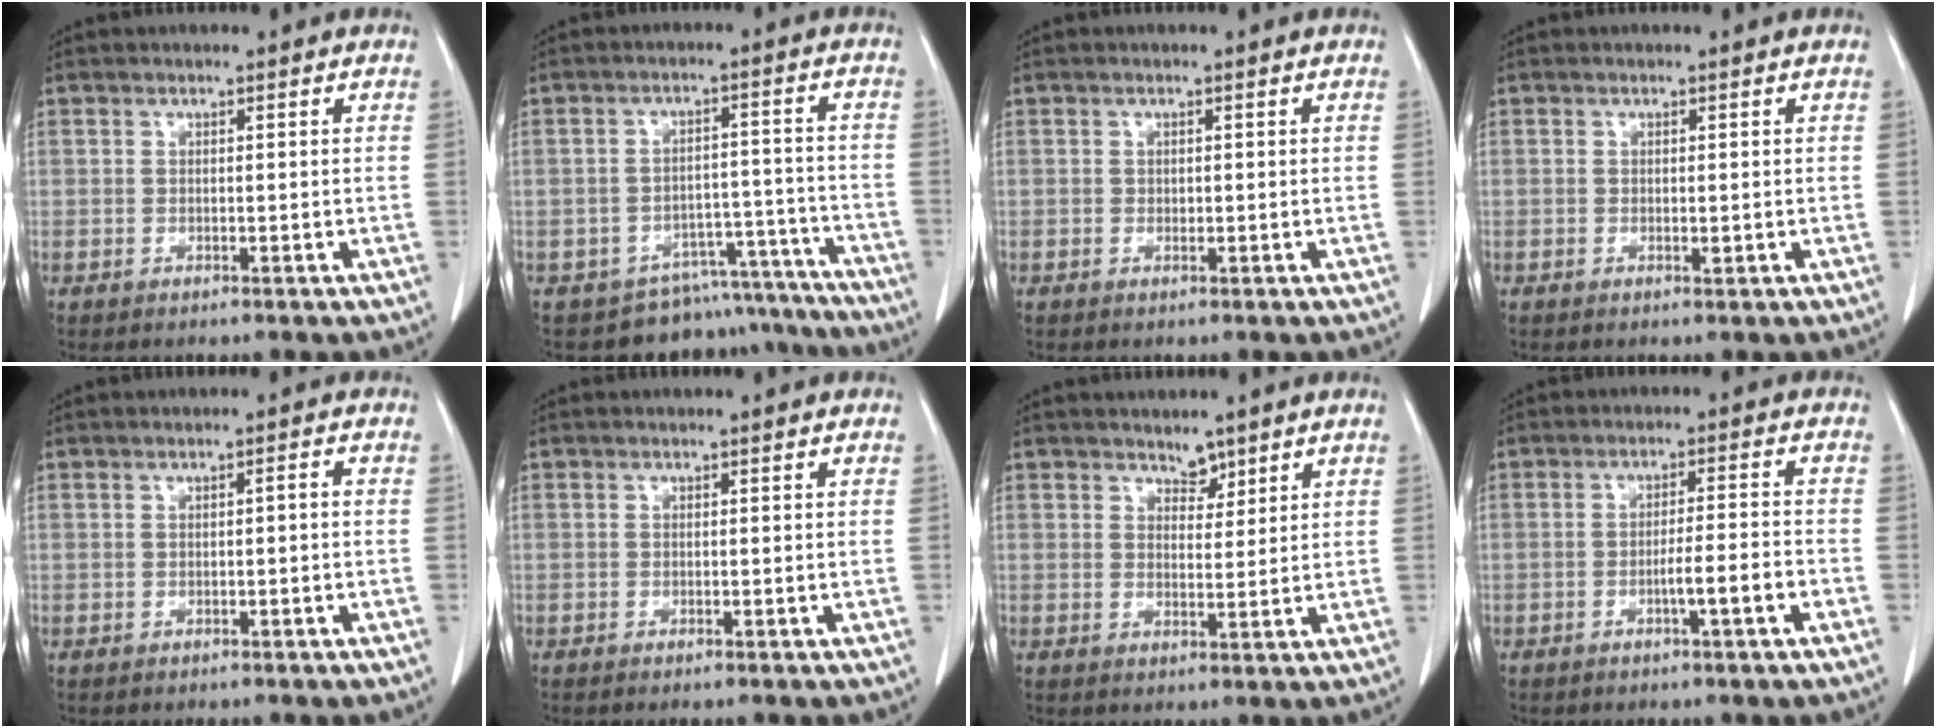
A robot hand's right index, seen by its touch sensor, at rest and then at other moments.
{"total": 11.8, "force": [-10.8, 4.7, -0.4], "torque": [0.036, 0.056, -0.131]}
{"total": 0.5, "force": [0.0, 0.4, 0.3], "torque": [-0.006, 0.001, 0.004]}
{"total": 0.6, "force": [0.0, 0.3, 0.5], "torque": [-0.007, -0.002, 0.003]}
{"total": 0.8, "force": [-0.2, 0.2, 0.7], "torque": [-0.011, 0.003, -0.003]}
{"total": 0.8, "force": [-0.6, 0.1, 0.4], "torque": [-0.008, -0.002, -0.008]}
{"total": 2.5, "force": [2.0, 1.2, 0.7], "torque": [-0.004, -0.004, 0.032]}
{"total": 4.6, "force": [-2.1, -0.1, 4.1], "torque": [-0.060, 0.004, -0.031]}